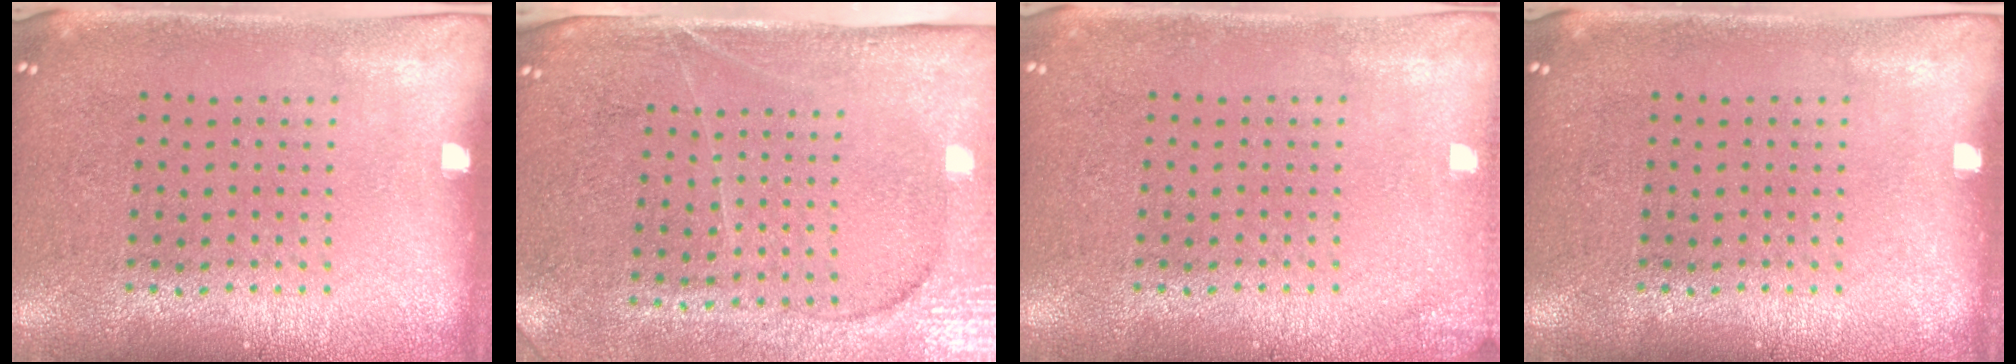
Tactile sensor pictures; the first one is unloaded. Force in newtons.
{"total": 4.0, "press": 3.5, "slide": 1.9}
{"total": 1.1, "press": 1.1, "slide": 0.1}
{"total": 0.0}